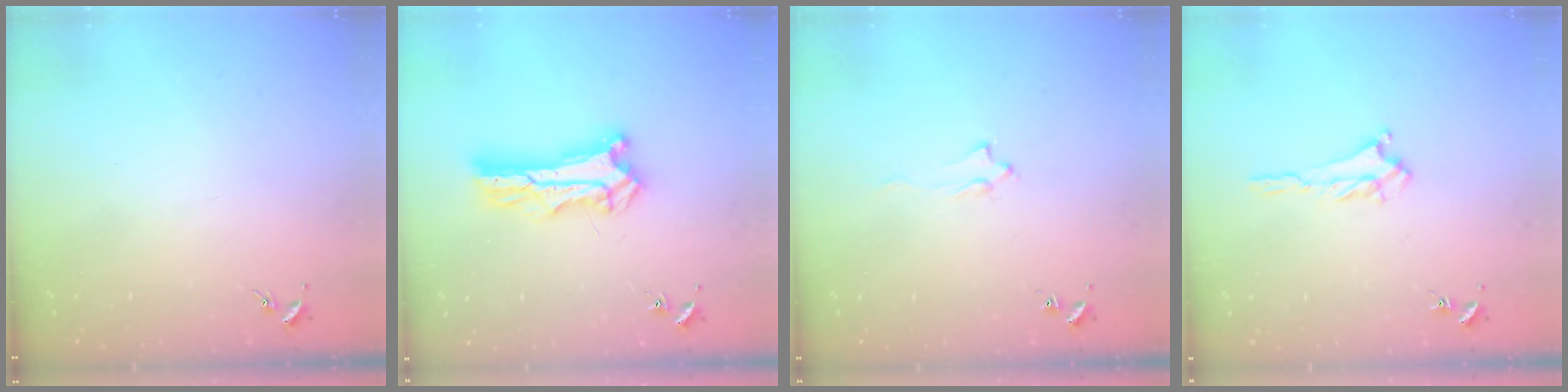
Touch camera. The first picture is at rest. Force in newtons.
{"total": 7.4, "press": 7.4, "slide": 0.7}
{"total": 1.6, "press": 1.5, "slide": 0.2}
{"total": 2.0, "press": 2.0, "slide": 0.5}